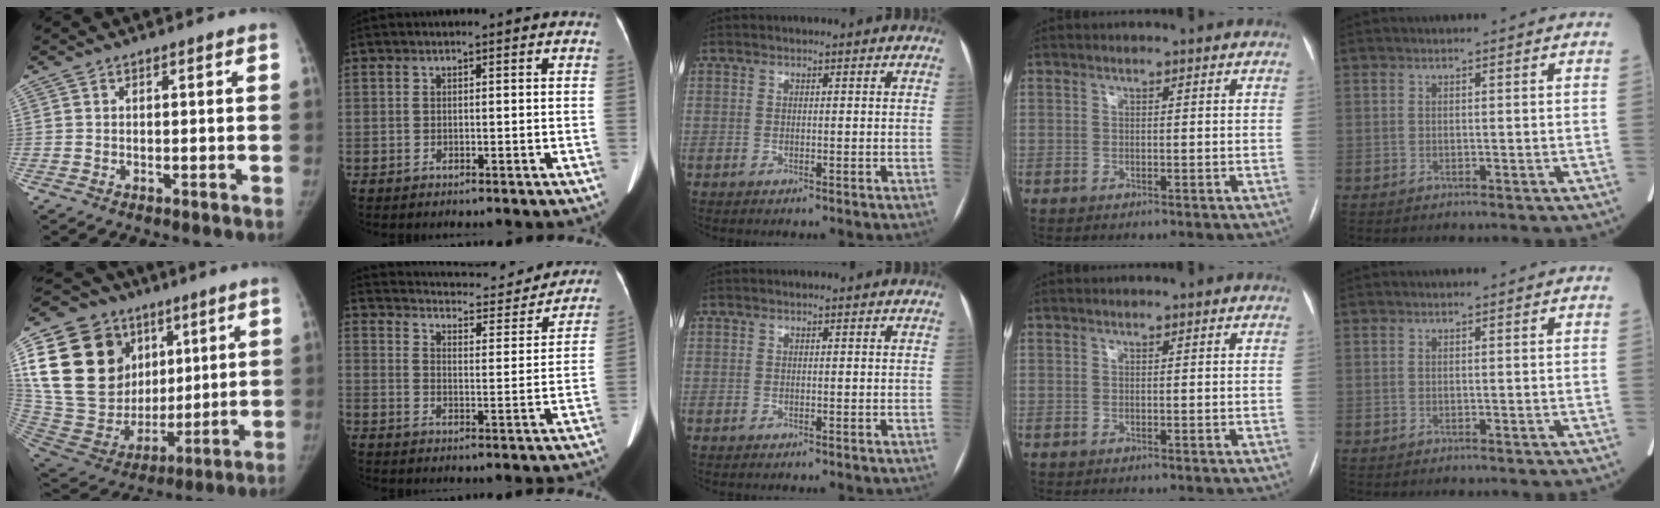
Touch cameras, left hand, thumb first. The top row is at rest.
{"thumb": {"total": 29.8, "force": [9.7, 22.4, 17.1], "torque": [-0.317, 0.022, 0.193]}, "index": {"total": 19.7, "force": [17.8, 4.7, 6.9], "torque": [-0.101, -0.015, 0.230]}}